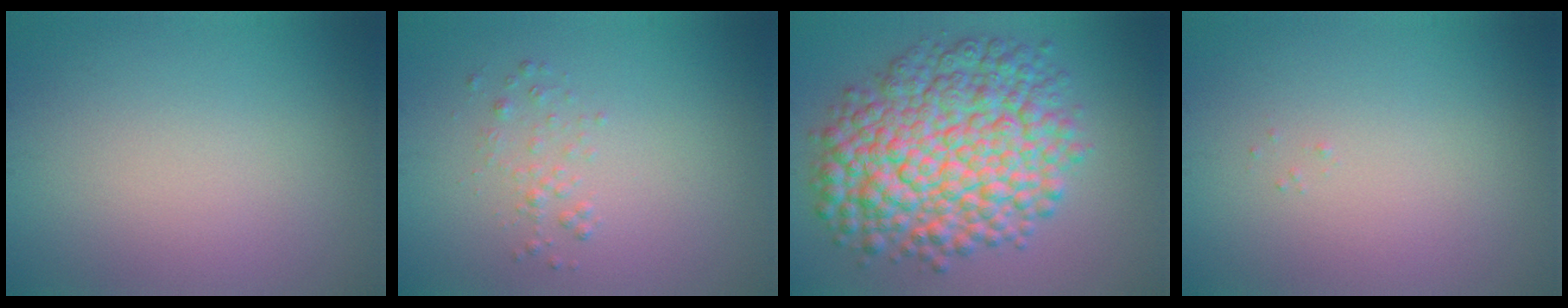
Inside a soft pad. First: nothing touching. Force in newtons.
{"total": 1.0, "press": 1.0, "slide": 0.1}
{"total": 11.5, "press": 11.5, "slide": 0.2}
{"total": 0.0}